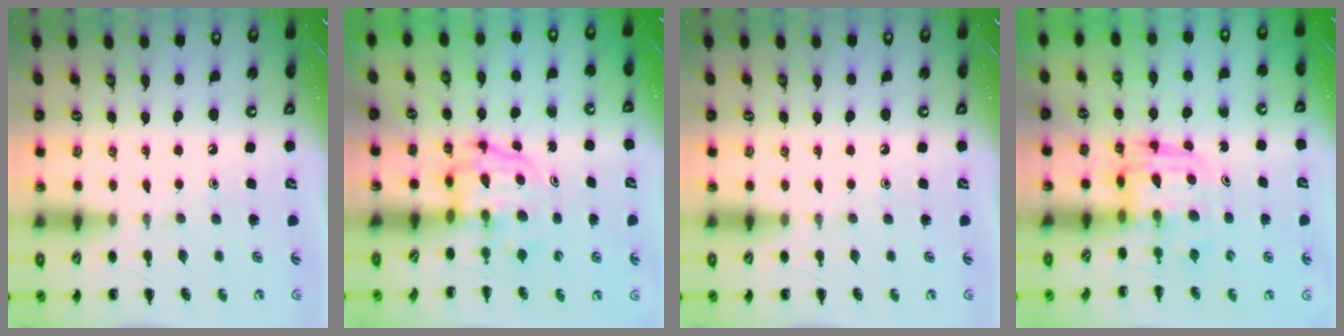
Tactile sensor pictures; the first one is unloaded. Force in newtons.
{"total": 3.7, "press": 3.7, "slide": 0.6}
{"total": 0.0}
{"total": 3.1, "press": 3.1, "slide": 0.3}